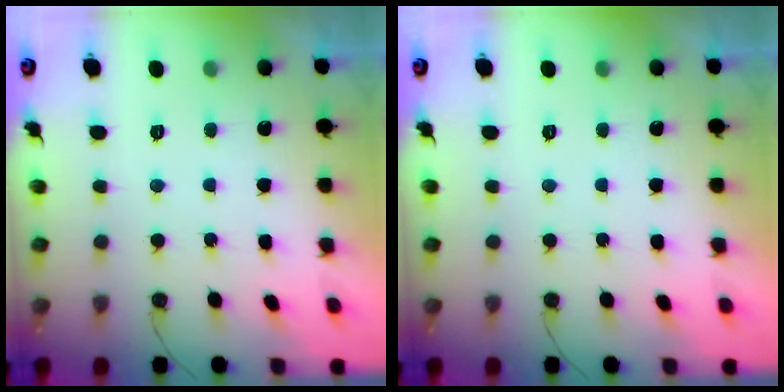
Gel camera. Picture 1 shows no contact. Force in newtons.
{"total": 0.0}